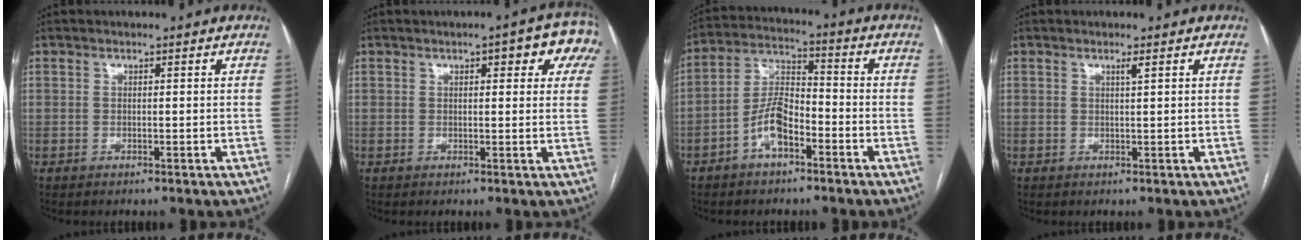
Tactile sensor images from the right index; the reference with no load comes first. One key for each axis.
{"total": 7.8, "fx": 3.9, "fy": 2.7, "fz": 6.2, "tx": -0.062, "ty": 0.015, "tz": 0.033}
{"total": 7.9, "fx": -3.8, "fy": 3.3, "fz": 6.1, "tx": -0.129, "ty": 0.021, "tz": -0.072}
{"total": 0.9, "fx": 0.5, "fy": -0.2, "fz": 0.8, "tx": -0.017, "ty": -0.002, "tz": 0.011}